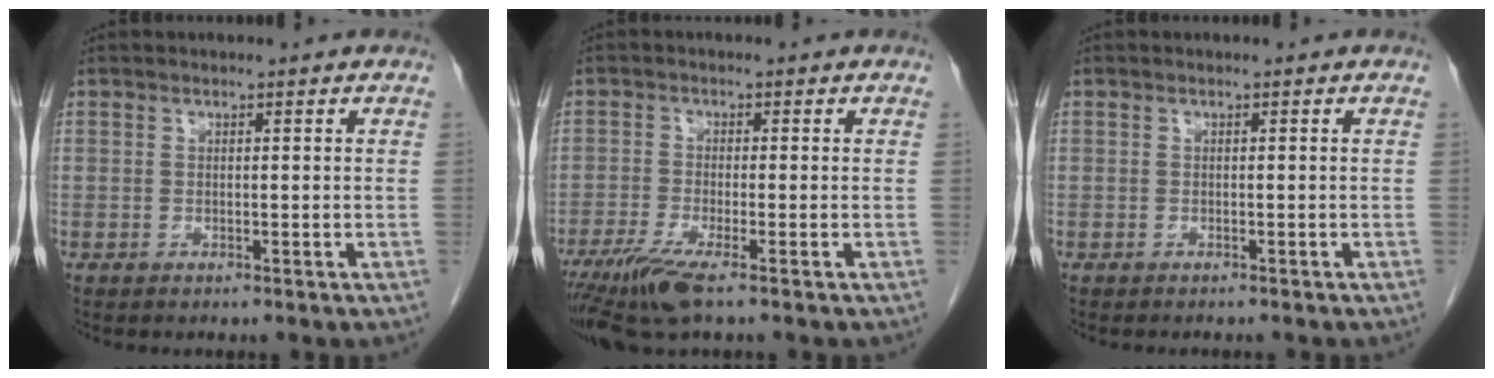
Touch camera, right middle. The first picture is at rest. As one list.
[{"total": 6.3, "force": [-4.2, 0.2, 4.7], "torque": [-0.089, -0.019, -0.079]}, {"total": 2.2, "force": [-2.0, 0.4, 0.9], "torque": [-0.013, -0.003, -0.022]}]